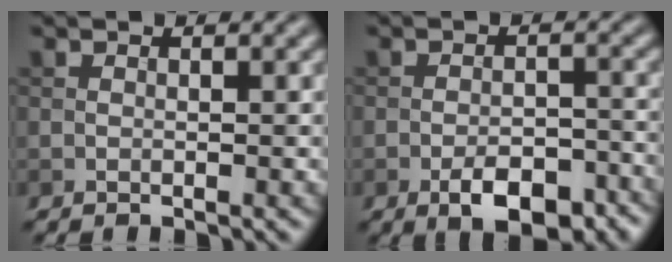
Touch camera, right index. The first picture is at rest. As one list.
[{"total": 5.8, "force": [-3.4, 2.5, 4.0], "torque": [-0.059, 0.000, -0.051]}]